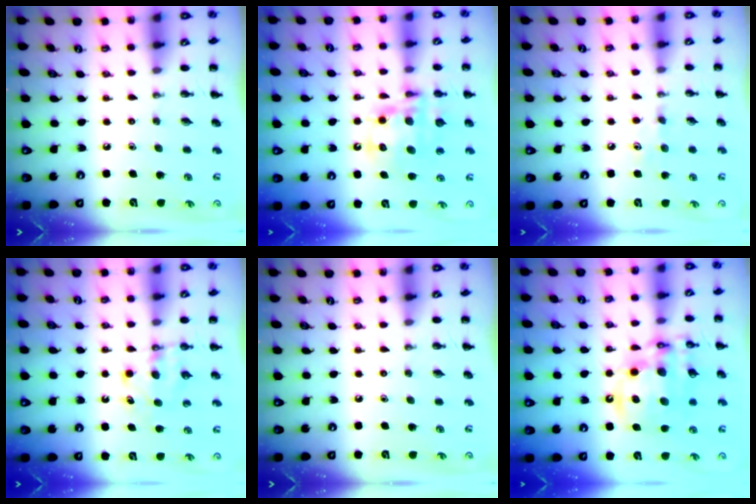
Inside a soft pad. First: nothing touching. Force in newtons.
{"total": 13.5, "press": 13.1, "slide": 2.9}
{"total": 6.8, "press": 6.6, "slide": 1.5}
{"total": 6.3, "press": 6.1, "slide": 1.4}
{"total": 0.0}
{"total": 14.9, "press": 14.5, "slide": 3.2}